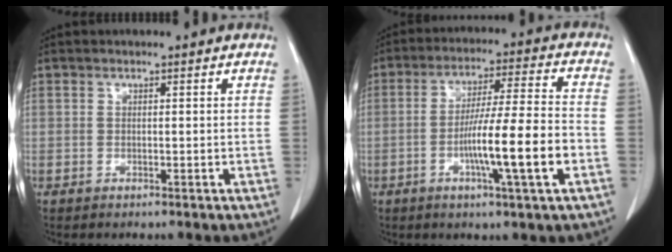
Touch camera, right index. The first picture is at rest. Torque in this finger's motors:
{"motor_torque": [1.76, -0.38, 0.90, 0.20]}